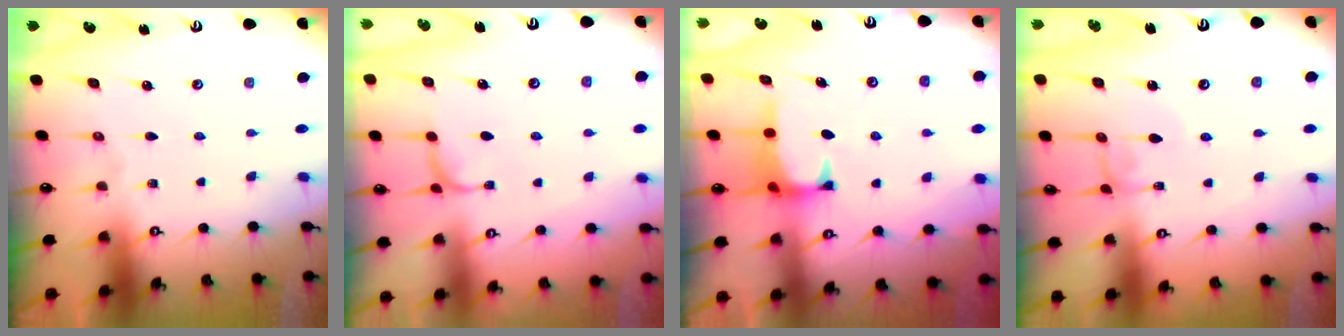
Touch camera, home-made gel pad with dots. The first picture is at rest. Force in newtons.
{"total": 1.2, "press": 1.0, "slide": 0.6}
{"total": 0.9, "press": 0.4, "slide": 0.8}
{"total": 0.5, "press": 0.5, "slide": 0.2}